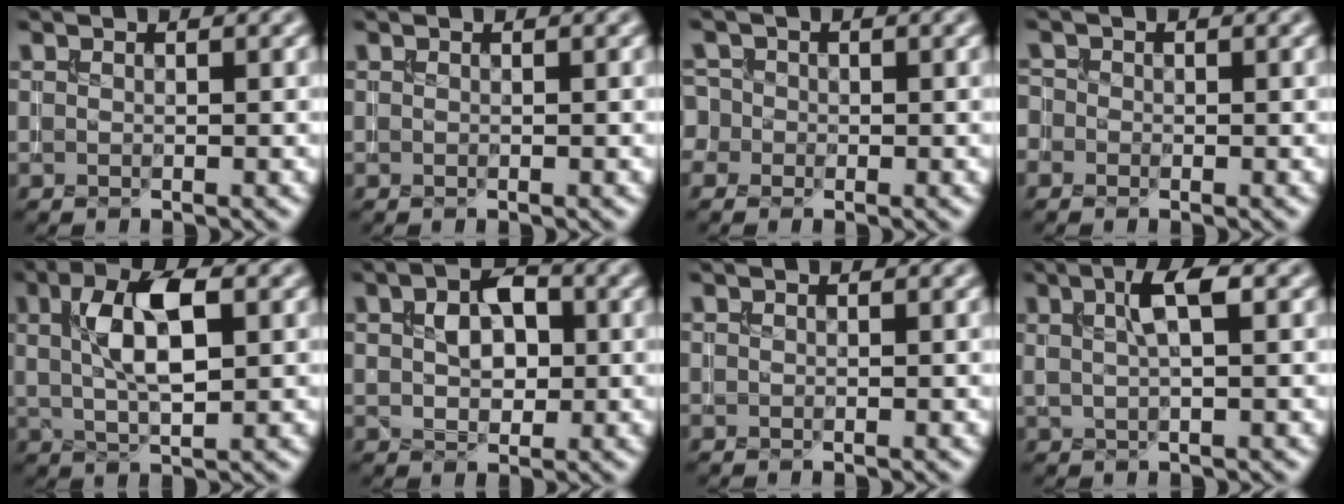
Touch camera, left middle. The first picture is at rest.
{"total": 0.0}
{"total": 2.1, "force": [-0.1, 2.0, 0.5], "torque": [0.003, 0.016, -0.022]}
{"total": 1.0, "force": [-0.3, 0.9, 0.1], "torque": [0.001, 0.001, -0.012]}
{"total": 6.4, "force": [1.6, 2.5, 5.6], "torque": [-0.102, 0.009, 0.027]}
{"total": 4.1, "force": [1.0, 2.6, 3.0], "torque": [-0.050, 0.009, 0.014]}
{"total": 0.0}
{"total": 3.3, "force": [1.1, 0.8, 2.9], "torque": [-0.053, 0.009, 0.018]}